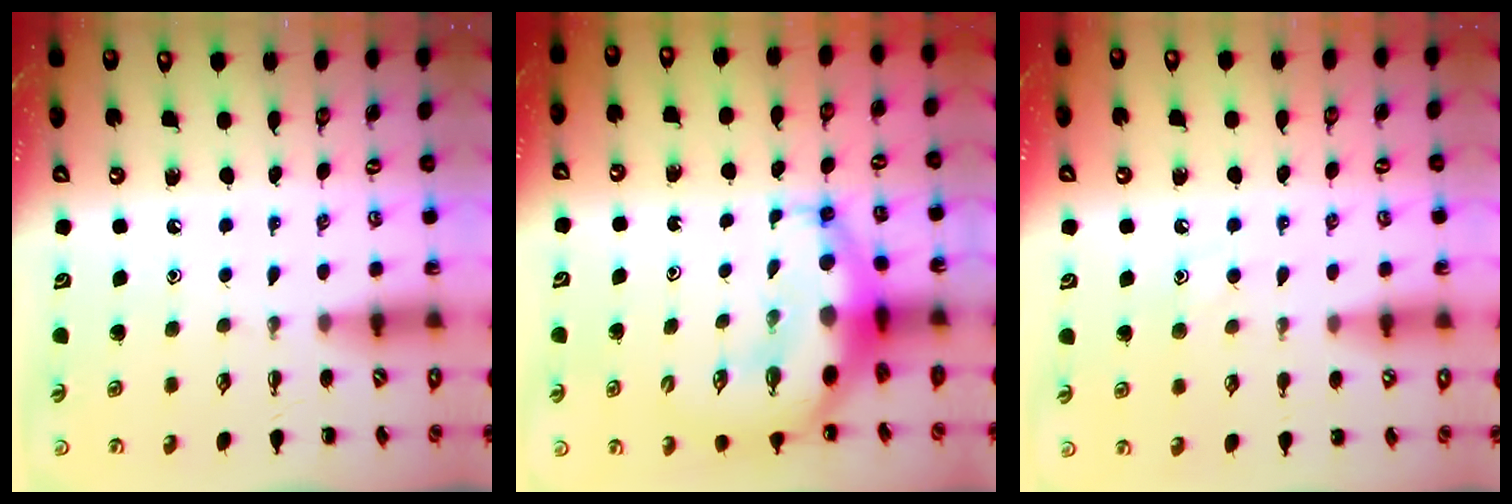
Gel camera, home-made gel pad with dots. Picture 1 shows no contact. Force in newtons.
{"total": 9.7, "press": 9.5, "slide": 2.2}
{"total": 8.2, "press": 8.1, "slide": 1.2}